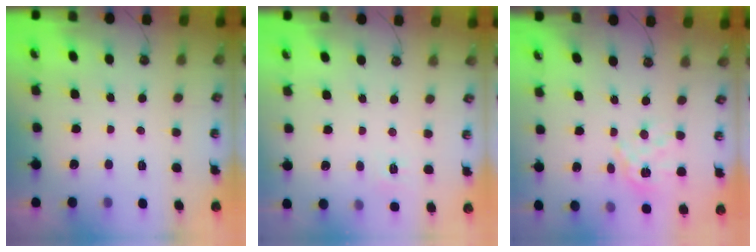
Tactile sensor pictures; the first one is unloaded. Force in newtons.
{"total": 4.6, "press": 4.6, "slide": 0.3}
{"total": 12.1, "press": 12.0, "slide": 1.1}